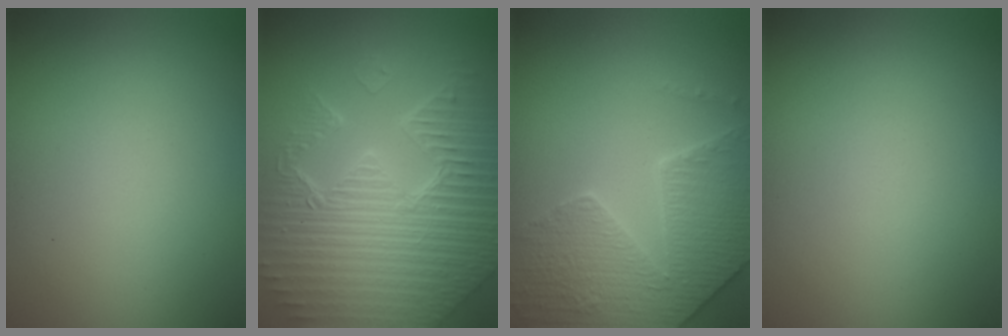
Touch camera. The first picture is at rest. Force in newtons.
{"total": 11.2, "press": 7.1, "slide": 8.6}
{"total": 6.6, "press": 5.7, "slide": 3.4}
{"total": 0.0}